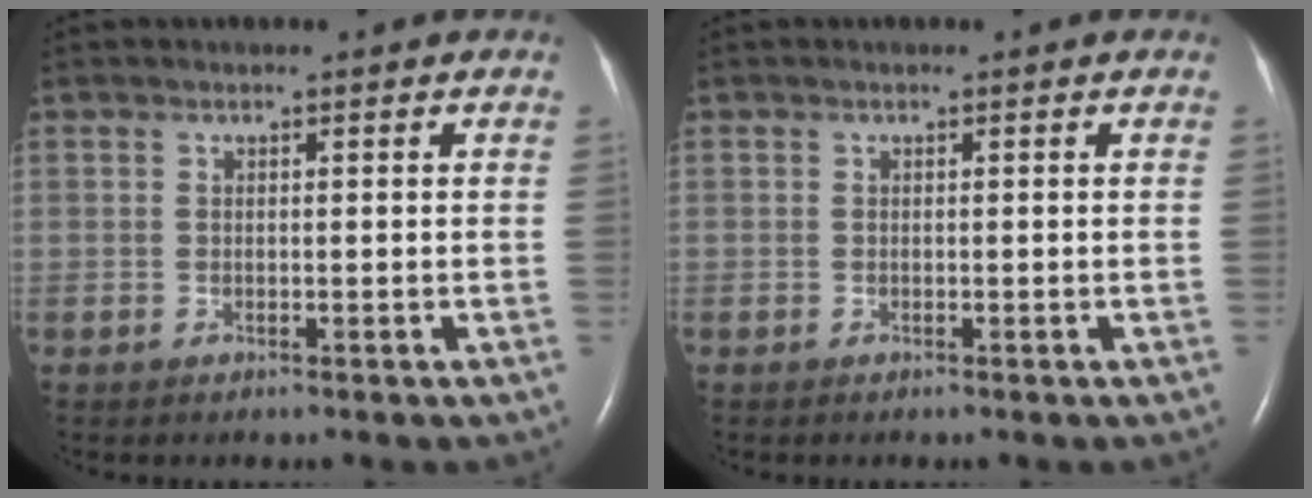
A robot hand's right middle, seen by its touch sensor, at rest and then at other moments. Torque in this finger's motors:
{"motor_torque": [0.22, -0.15, -0.01, -0.01]}